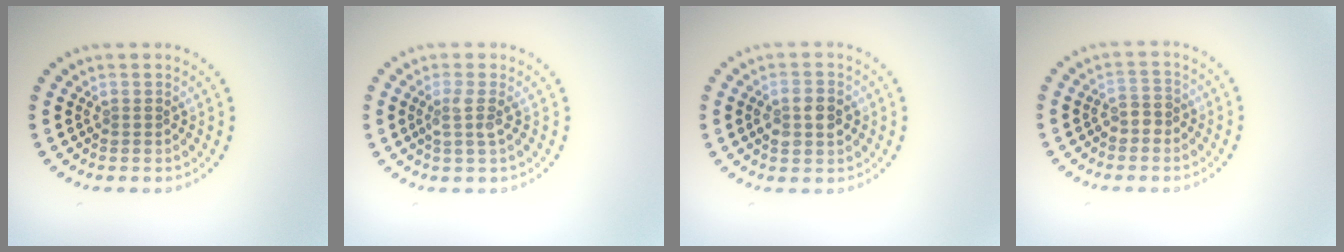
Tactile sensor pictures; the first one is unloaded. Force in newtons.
{"total": 1.8, "press": 1.4, "slide": 1.2}
{"total": 3.6, "press": 3.6, "slide": 0.2}
{"total": 1.7, "press": 1.6, "slide": 0.6}